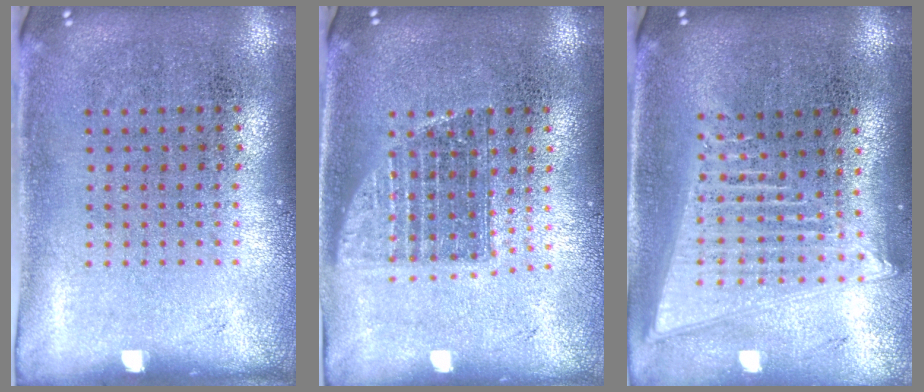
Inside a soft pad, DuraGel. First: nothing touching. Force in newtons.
{"total": 1.3, "press": 1.1, "slide": 0.7}
{"total": 2.1, "press": 1.8, "slide": 1.1}